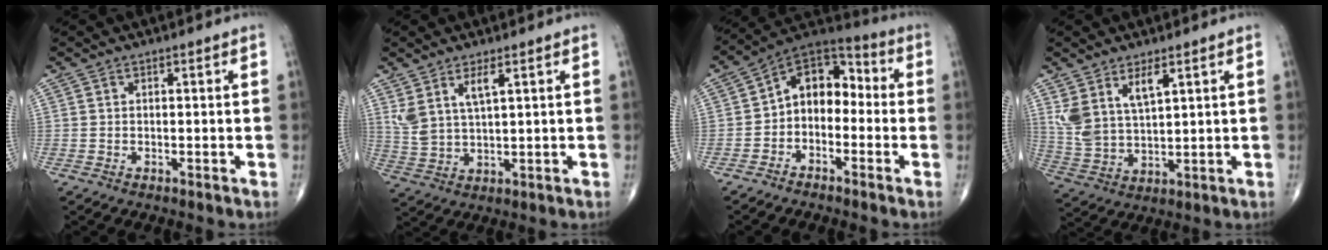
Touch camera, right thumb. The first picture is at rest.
{"total": 6.2, "force": [3.0, 2.2, 5.0], "torque": [-0.105, -0.016, 0.070]}
{"total": 10.7, "force": [-1.6, 7.5, 7.5], "torque": [-0.080, 0.054, -0.048]}
{"total": 8.5, "force": [4.2, 3.8, 6.3], "torque": [-0.121, -0.022, 0.095]}